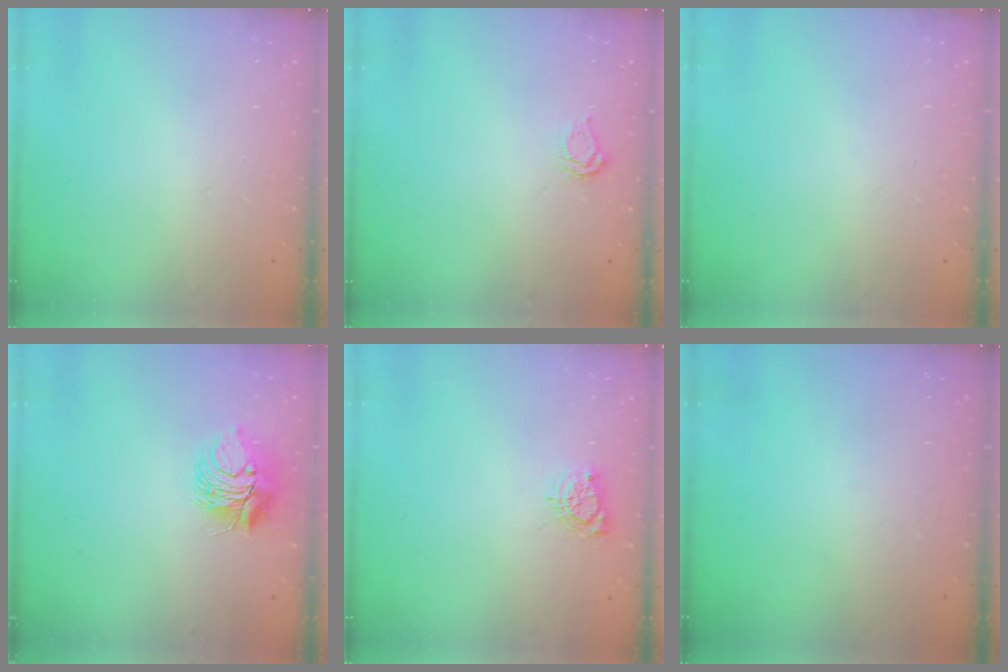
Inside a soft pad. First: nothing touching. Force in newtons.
{"total": 2.3, "press": 2.3, "slide": 0.2}
{"total": 0.0}
{"total": 10.0, "press": 9.9, "slide": 0.9}
{"total": 5.0, "press": 4.9, "slide": 0.6}
{"total": 0.0}